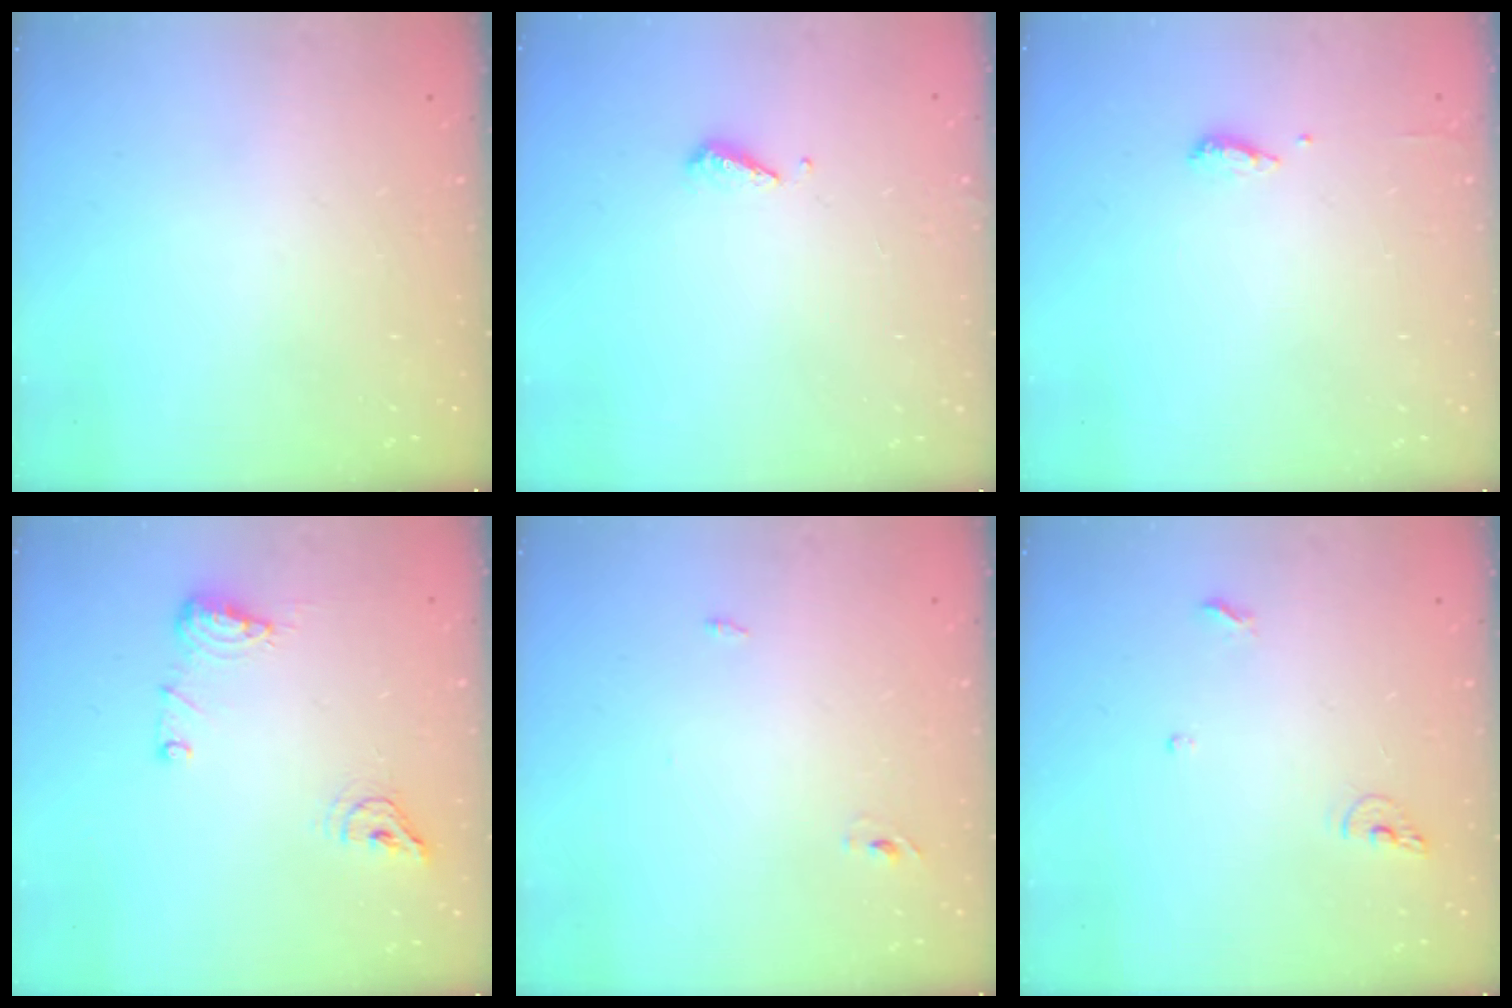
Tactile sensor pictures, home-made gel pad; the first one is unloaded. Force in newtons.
{"total": 3.9, "press": 3.9, "slide": 0.4}
{"total": 6.1, "press": 6.0, "slide": 1.3}
{"total": 8.9, "press": 8.8, "slide": 1.4}
{"total": 2.4, "press": 2.2, "slide": 1.0}
{"total": 6.8, "press": 6.6, "slide": 1.2}